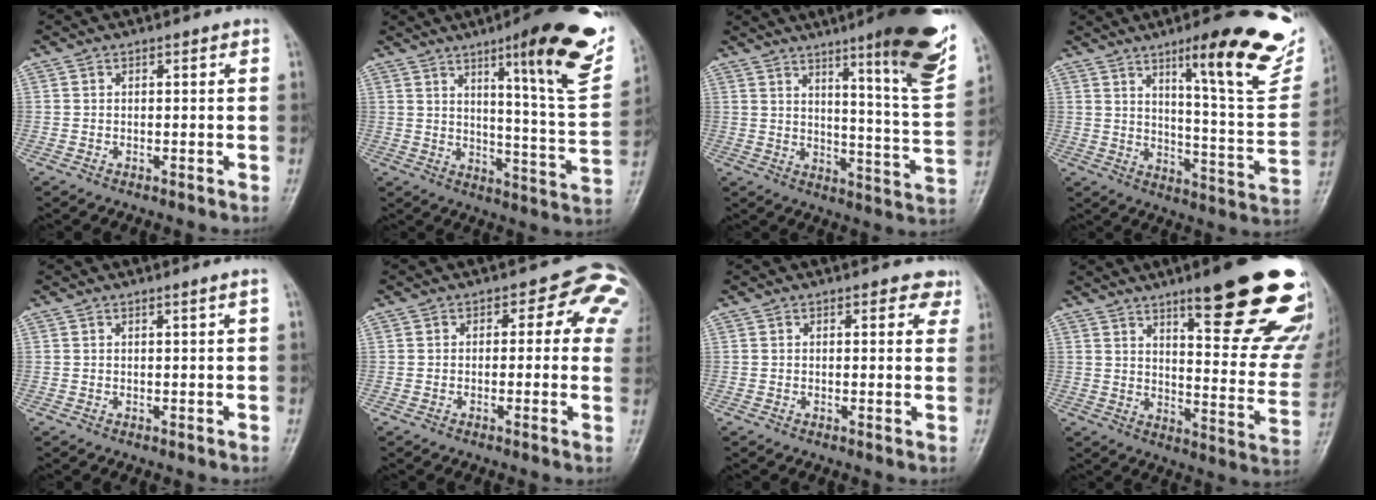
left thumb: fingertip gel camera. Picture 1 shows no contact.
{"total": 22.3, "force": [12.3, 3.4, 18.2], "torque": [-0.209, -0.059, 0.173]}
{"total": 20.2, "force": [11.7, 2.3, 16.2], "torque": [-0.190, -0.065, 0.163]}
{"total": 22.0, "force": [13.2, 4.0, 17.1], "torque": [-0.187, -0.064, 0.189]}
{"total": 0.9, "force": [0.5, -0.4, 0.6], "torque": [-0.021, -0.008, 0.013]}
{"total": 7.7, "force": [2.1, 5.2, 5.3], "torque": [-0.002, 0.006, 0.006]}
{"total": 3.3, "force": [2.4, 1.8, 1.4], "torque": [0.013, -0.011, 0.017]}
{"total": 26.3, "force": [15.9, 6.0, 20.2], "torque": [-0.204, -0.071, 0.218]}